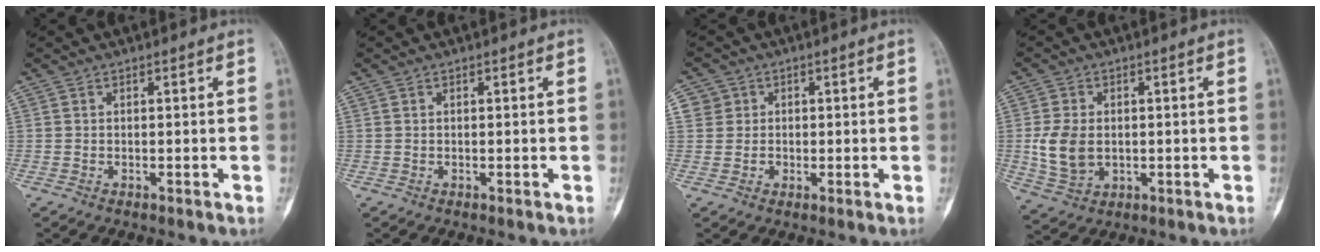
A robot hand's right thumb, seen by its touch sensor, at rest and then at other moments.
{"total": 0.0}
{"total": 3.8, "force": [0.6, 3.8, 0.2], "torque": [0.023, 0.004, 0.009]}
{"total": 8.0, "force": [-0.2, 5.6, 5.6], "torque": [-0.106, -0.002, 0.006]}